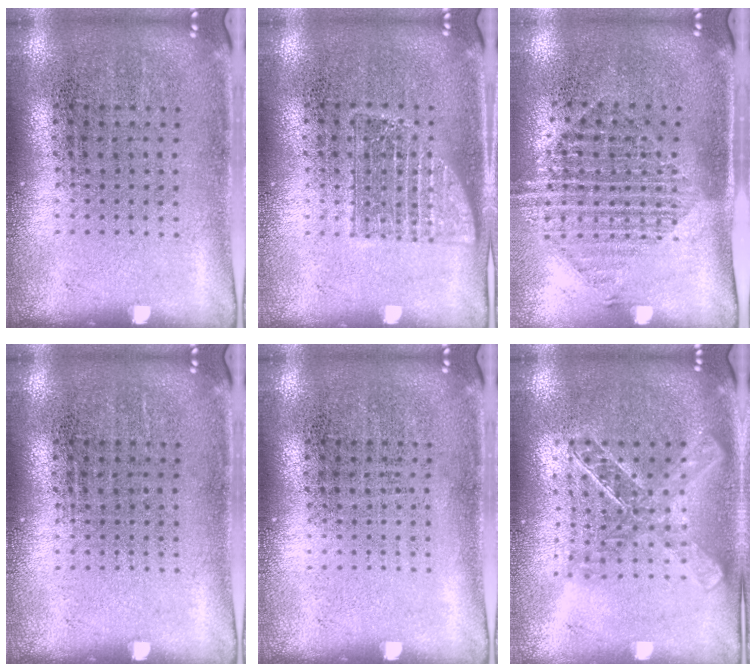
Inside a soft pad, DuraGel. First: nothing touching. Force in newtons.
{"total": 1.0, "press": 1.0, "slide": 0.3}
{"total": 1.6, "press": 1.3, "slide": 0.9}
{"total": 0.0}
{"total": 0.0}
{"total": 1.8, "press": 1.6, "slide": 0.8}